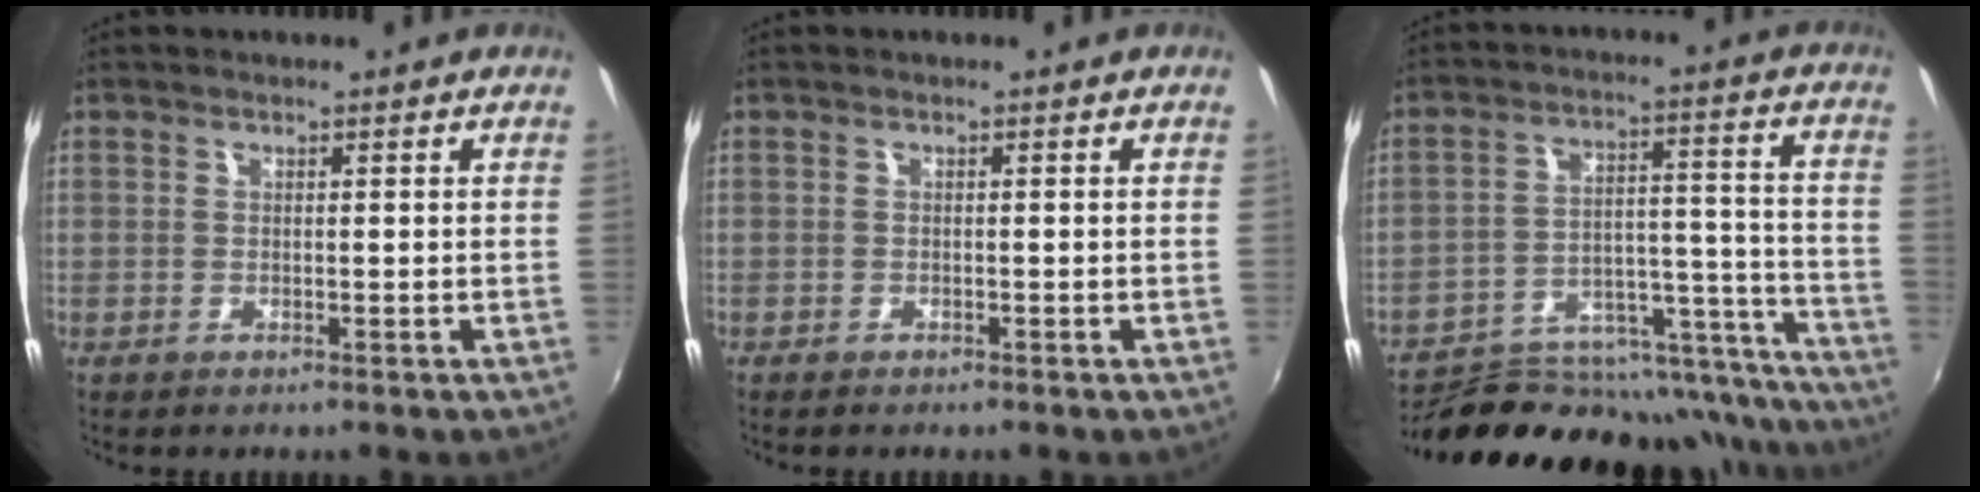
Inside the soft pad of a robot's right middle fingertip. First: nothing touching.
{"total": 0.9, "force": [-0.8, 0.3, 0.3], "torque": [-0.008, -0.004, -0.015]}
{"total": 29.7, "force": [-24.6, 11.0, 12.6], "torque": [-0.187, 0.020, -0.319]}